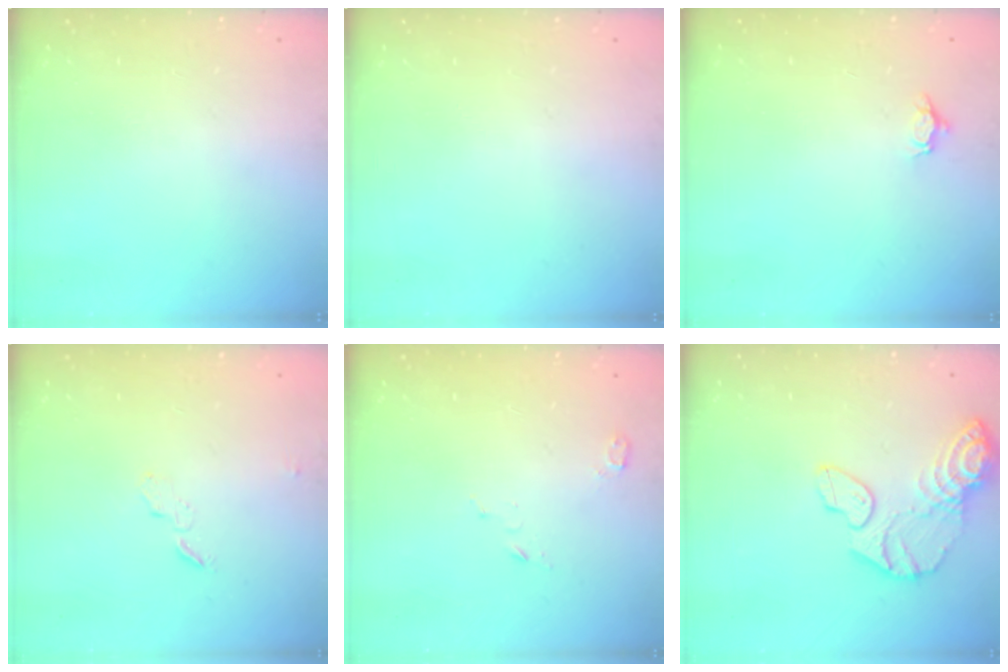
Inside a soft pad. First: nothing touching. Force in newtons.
{"total": 0.0}
{"total": 3.5, "press": 3.4, "slide": 0.4}
{"total": 3.5, "press": 3.5, "slide": 0.3}
{"total": 3.4, "press": 3.4, "slide": 0.4}
{"total": 13.0, "press": 12.6, "slide": 3.3}